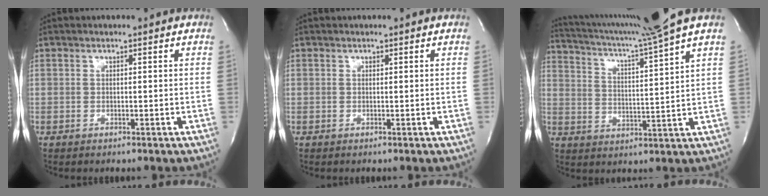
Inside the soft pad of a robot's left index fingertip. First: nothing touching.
{"total": 0.0}
{"total": 13.6, "force": [11.6, -3.5, 6.1], "torque": [-0.115, -0.039, 0.177]}